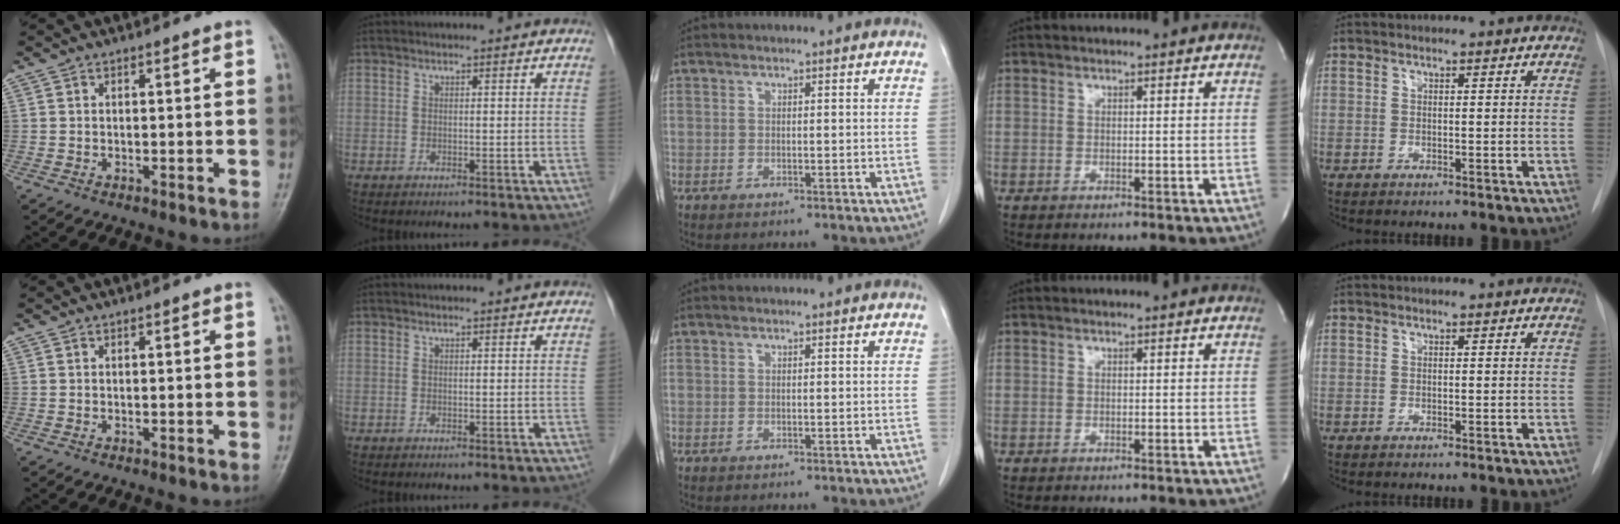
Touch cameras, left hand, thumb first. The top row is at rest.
{}